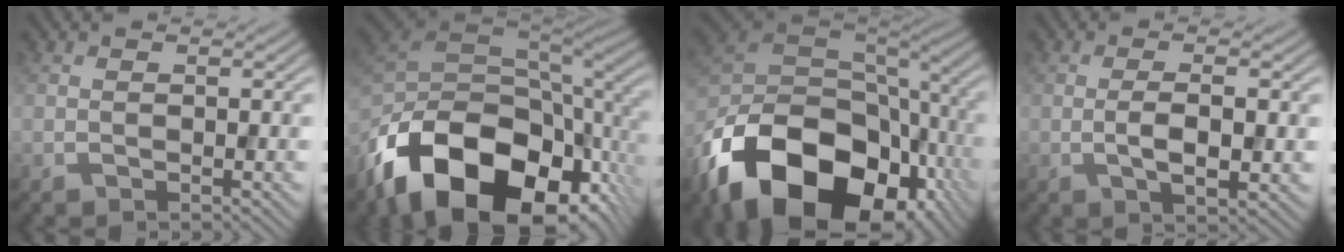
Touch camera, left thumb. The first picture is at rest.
{"total": 19.4, "force": [-9.4, 10.8, 13.0], "torque": [-0.281, -0.052, -0.136]}
{"total": 20.6, "force": [-10.1, 13.5, 11.9], "torque": [-0.277, -0.044, -0.154]}
{"total": 4.0, "force": [-0.6, 1.1, 3.8], "torque": [-0.076, -0.002, -0.010]}